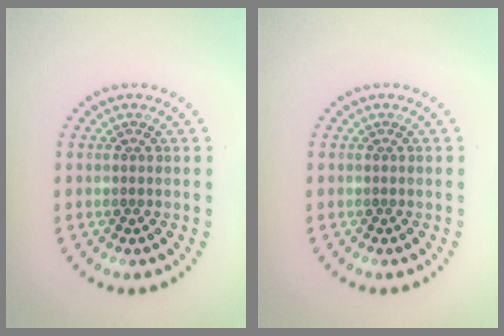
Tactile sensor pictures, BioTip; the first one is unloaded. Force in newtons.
{"total": 0.0}